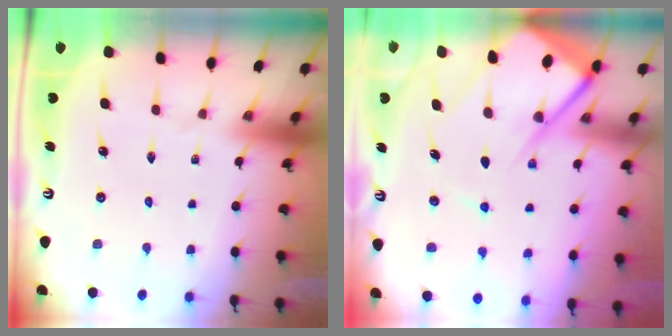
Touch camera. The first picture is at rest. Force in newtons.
{"total": 14.2, "press": 14.1, "slide": 1.7}